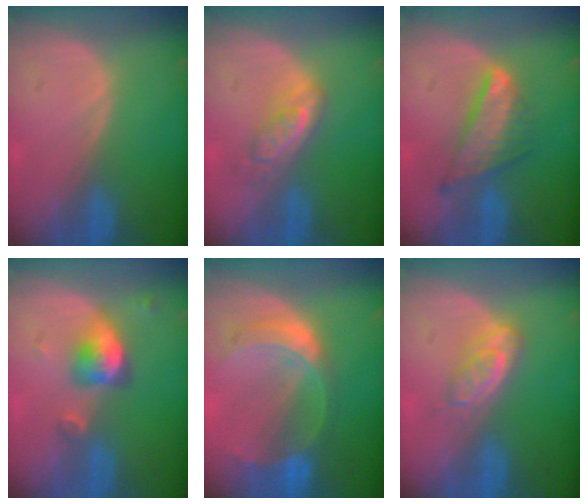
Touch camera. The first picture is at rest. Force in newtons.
{"total": 5.0, "press": 4.6, "slide": 2.0}
{"total": 7.6, "press": 6.6, "slide": 3.7}
{"total": 5.0, "press": 4.7, "slide": 1.6}
{"total": 7.6, "press": 6.6, "slide": 3.8}
{"total": 4.9, "press": 4.3, "slide": 2.4}